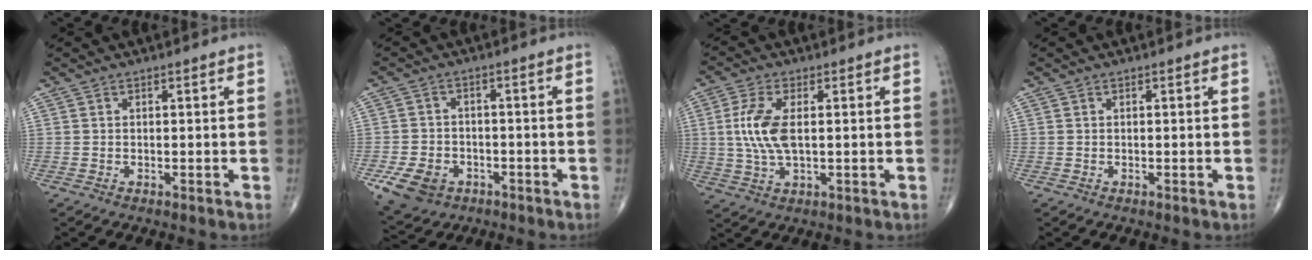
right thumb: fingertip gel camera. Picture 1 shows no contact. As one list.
[{"total": 8.5, "force": [-4.0, 6.3, 4.1], "torque": [-0.068, 0.017, -0.061]}, {"total": 8.4, "force": [0.8, 3.7, 7.5], "torque": [-0.174, -0.001, 0.020]}, {"total": 0.0}]